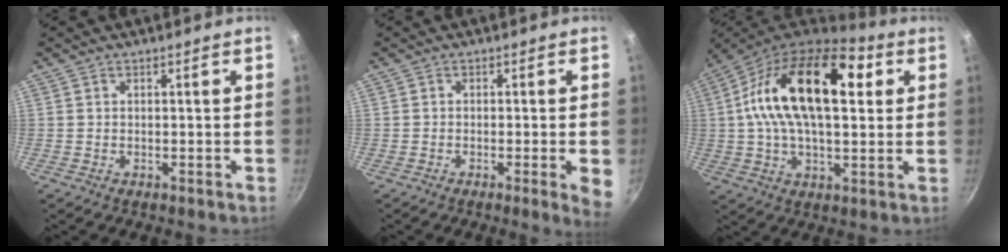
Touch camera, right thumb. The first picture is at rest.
{"total": 4.6, "force": [-1.2, 0.3, 4.5], "torque": [-0.052, -0.003, -0.012]}
{"total": 22.7, "force": [5.3, 12.1, 18.4], "torque": [-0.293, 0.013, 0.069]}